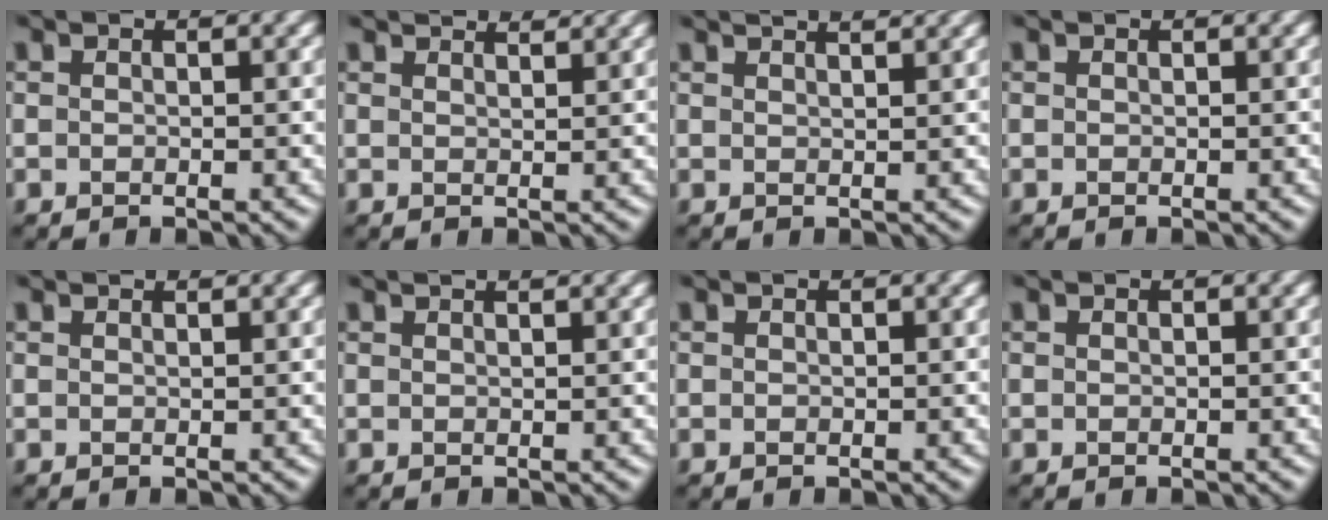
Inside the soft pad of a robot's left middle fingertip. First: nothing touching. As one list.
[{"total": 3.0, "force": [2.9, 0.2, 0.8], "torque": [-0.017, 0.008, 0.028]}, {"total": 3.6, "force": [2.9, 1.1, 1.8], "torque": [-0.020, 0.033, 0.022]}, {"total": 0.0}, {"total": 1.2, "force": [1.2, -0.1, 0.1], "torque": [-0.004, -0.003, 0.013]}, {"total": 2.1, "force": [1.8, 0.5, 0.8], "torque": [-0.012, 0.015, 0.015]}, {"total": 0.0}, {"total": 0.0}]